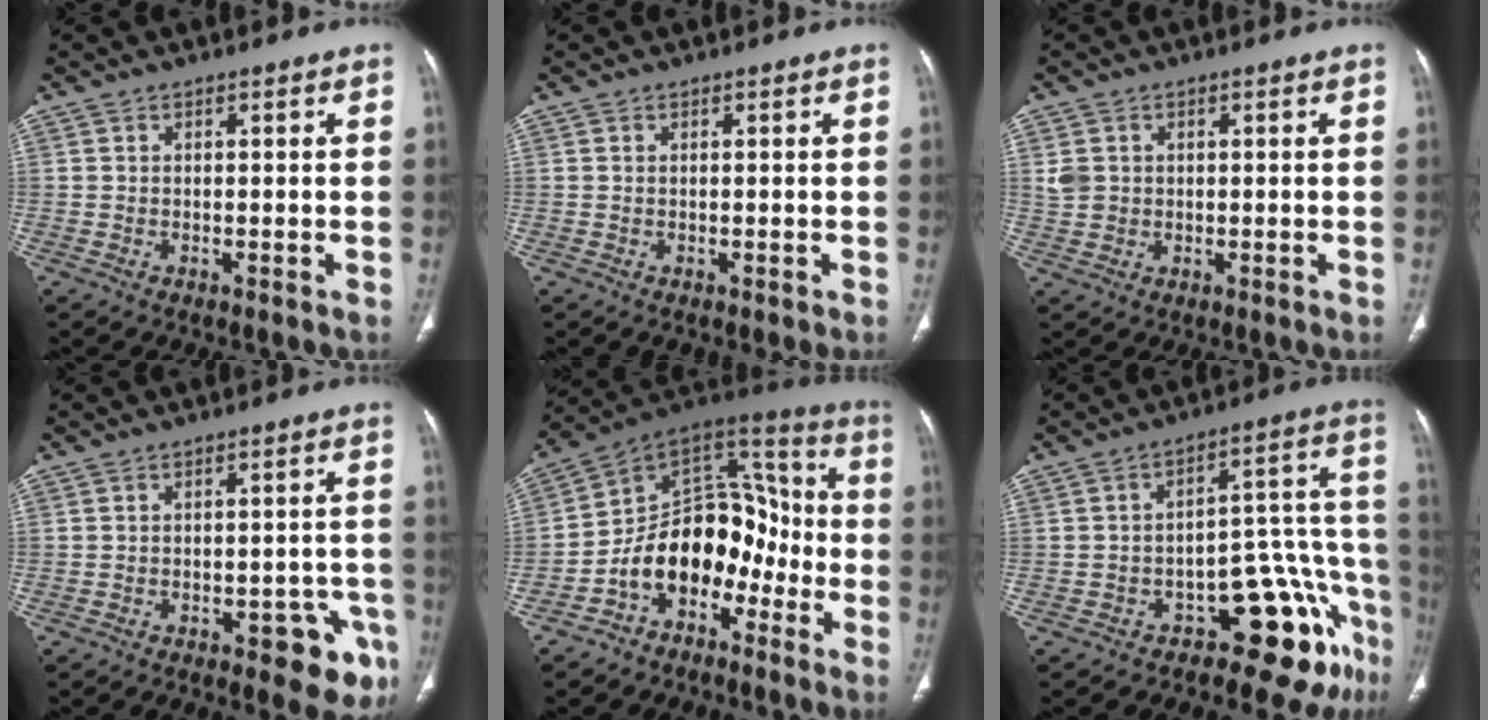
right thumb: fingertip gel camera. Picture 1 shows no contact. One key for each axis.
{"total": 0.0}
{"total": 3.2, "fx": 0.6, "fy": 2.8, "fz": 1.5, "tx": -0.022, "ty": 0.001, "tz": 0.019}
{"total": 8.6, "fx": -4.4, "fy": 4.0, "fz": 6.3, "tx": -0.048, "ty": 0.024, "tz": -0.050}
{"total": 16.5, "fx": -6.8, "fy": 11.2, "fz": 10.1, "tx": -0.117, "ty": 0.107, "tz": -0.121}
{"total": 16.2, "fx": -10.1, "fy": 6.6, "fz": 10.8, "tx": -0.065, "ty": 0.120, "tz": -0.142}